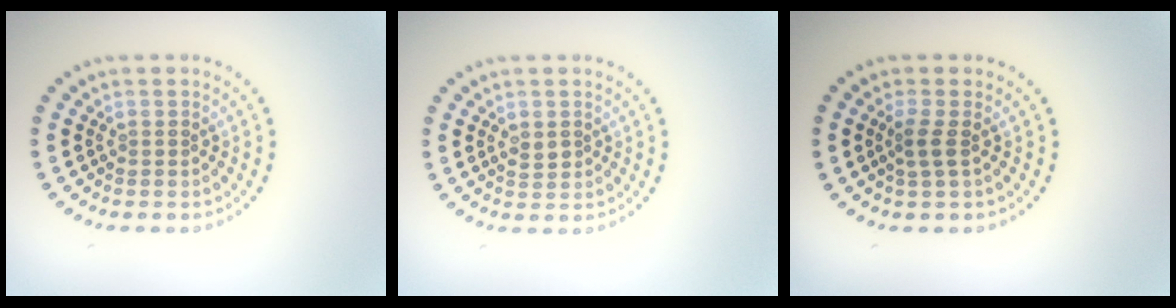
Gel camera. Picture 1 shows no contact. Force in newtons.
{"total": 1.3, "press": 1.3, "slide": 0.0}
{"total": 1.6, "press": 1.3, "slide": 0.9}